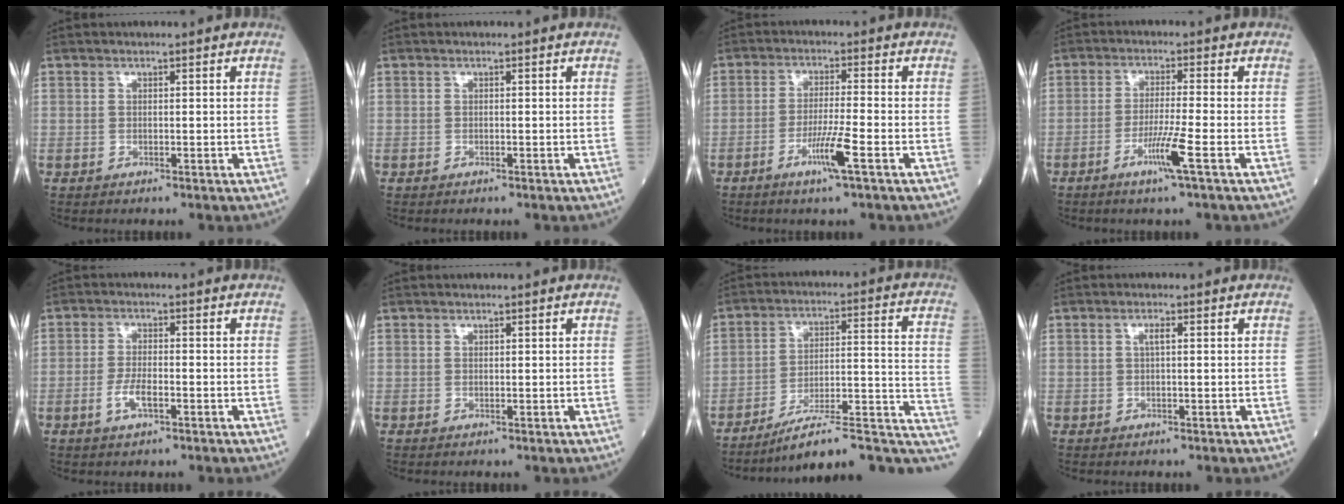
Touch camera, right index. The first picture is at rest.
{"total": 0.0}
{"total": 5.5, "force": [-2.6, -0.6, 4.8], "torque": [-0.093, -0.011, -0.051]}
{"total": 5.3, "force": [-2.4, -1.0, 4.7], "torque": [-0.091, -0.013, -0.049]}
{"total": 3.6, "force": [-1.4, 1.1, 3.1], "torque": [-0.065, 0.001, -0.026]}
{"total": 1.4, "force": [0.9, 0.9, 0.7], "torque": [-0.008, -0.002, 0.017]}
{"total": 17.2, "force": [-12.8, 2.8, 11.0], "torque": [-0.096, 0.051, -0.186]}
{"total": 1.4, "force": [0.4, 0.2, 1.3], "torque": [-0.026, 0.002, 0.005]}